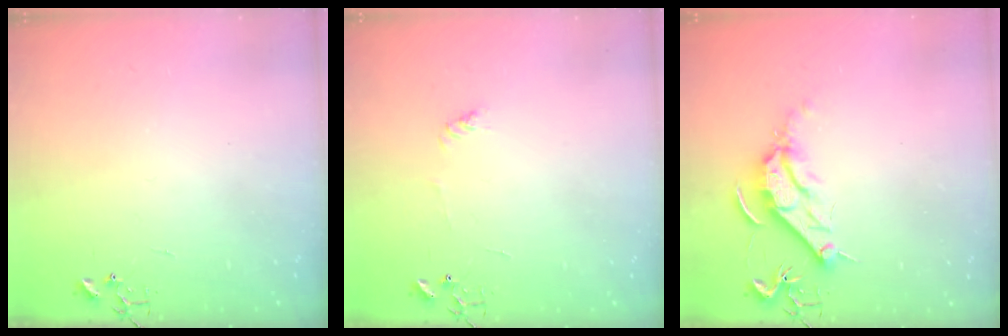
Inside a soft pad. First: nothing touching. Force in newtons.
{"total": 3.6, "press": 3.6, "slide": 0.4}
{"total": 9.7, "press": 9.7, "slide": 0.3}